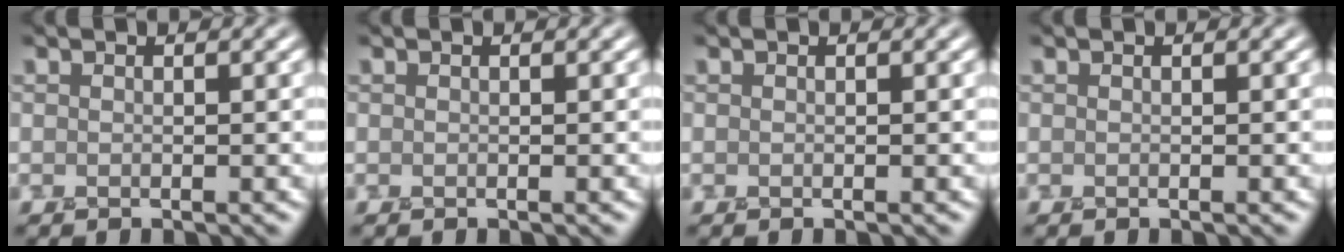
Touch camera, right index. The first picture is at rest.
{"total": 0.0}
{"total": 0.0}
{"total": 0.0}